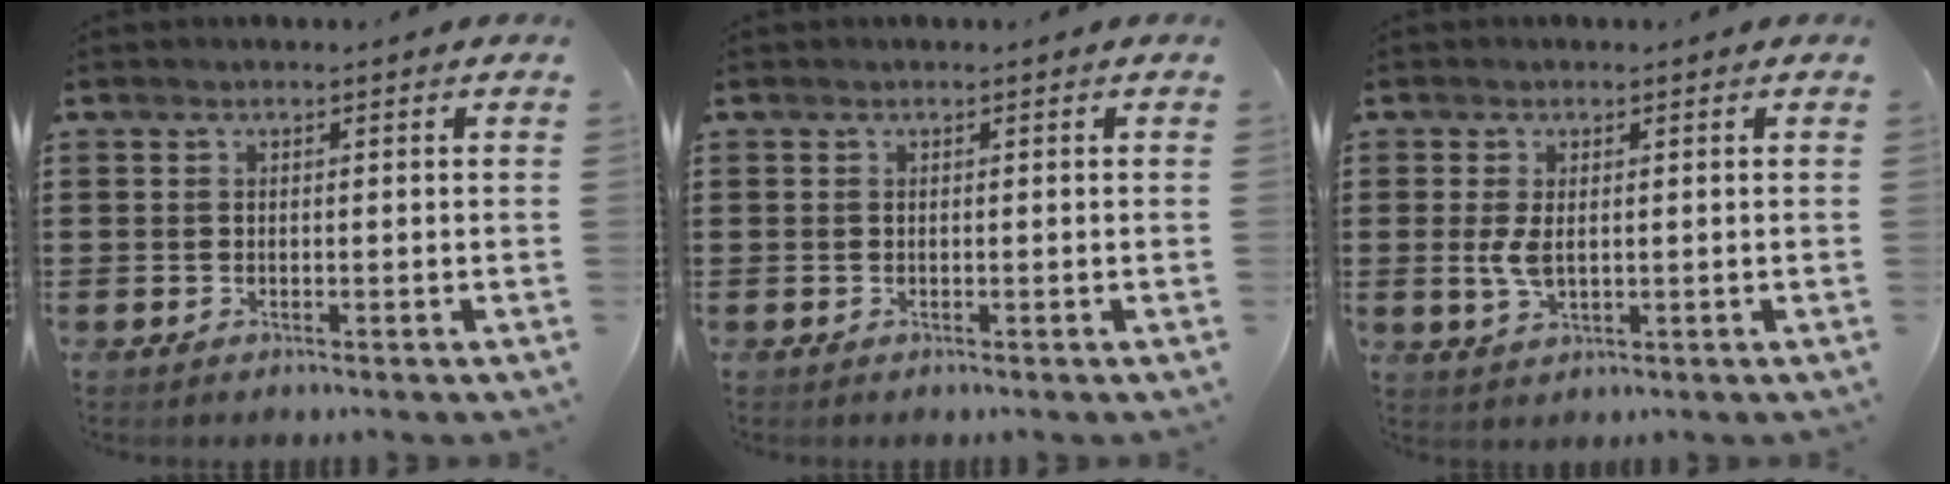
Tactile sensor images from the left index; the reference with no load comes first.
{"total": 0.0}
{"total": 3.6, "force": [0.3, 1.7, 3.1], "torque": [-0.077, -0.001, 0.001]}